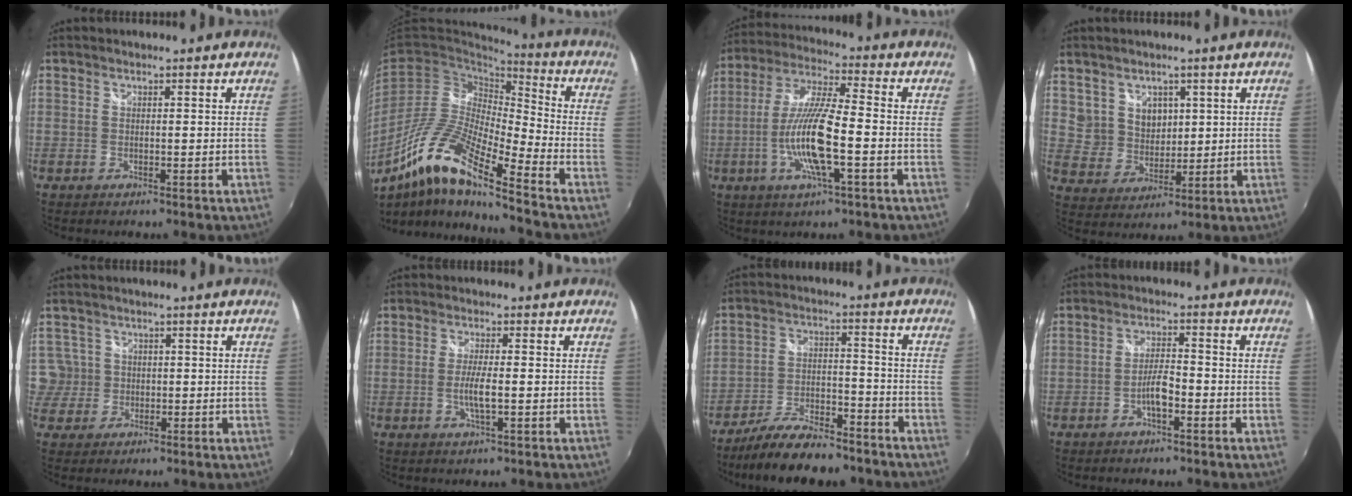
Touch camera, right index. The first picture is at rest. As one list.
[{"total": 16.3, "force": [-10.1, 2.6, 12.5], "torque": [-0.237, -0.014, -0.206]}, {"total": 13.9, "force": [-3.7, 2.1, 13.2], "torque": [-0.266, -0.007, -0.072]}, {"total": 7.4, "force": [3.7, 6.2, 1.9], "torque": [-0.029, 0.006, 0.082]}, {"total": 4.7, "force": [0.5, 4.6, 0.3], "torque": [0.010, 0.009, 0.010]}, {"total": 4.1, "force": [-0.8, 0.5, 4.0], "torque": [-0.075, -0.007, -0.015]}, {"total": 15.7, "force": [-12.9, 4.7, 7.6], "torque": [-0.156, -0.011, -0.202]}, {"total": 4.0, "force": [-2.0, 1.0, 3.3], "torque": [-0.069, 0.007, -0.036]}]